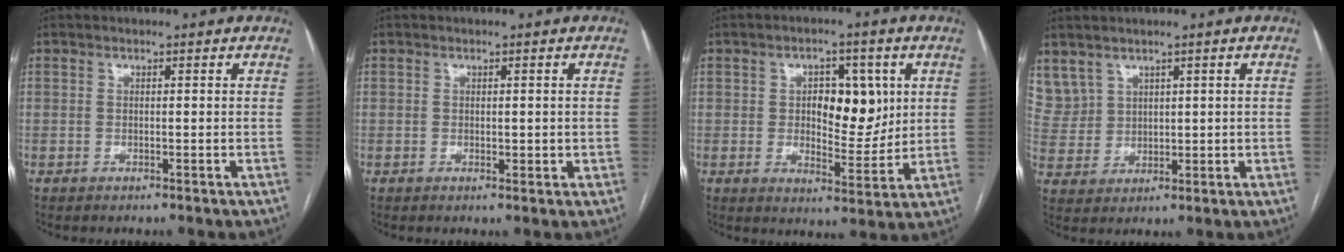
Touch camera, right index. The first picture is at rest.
{"total": 1.4, "force": [0.1, 1.1, 1.0], "torque": [-0.013, 0.002, 0.006]}
{"total": 8.7, "force": [2.0, 4.4, 7.3], "torque": [-0.097, 0.008, 0.035]}
{"total": 7.6, "force": [5.0, 5.6, 1.3], "torque": [-0.046, 0.019, 0.123]}